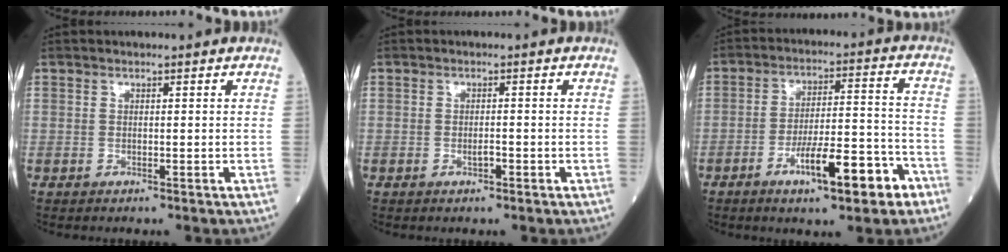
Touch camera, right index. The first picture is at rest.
{"total": 1.2, "force": [-0.5, 0.4, 1.0], "torque": [-0.020, 0.000, -0.008]}
{"total": 11.8, "force": [-6.4, 2.4, 9.6], "torque": [-0.153, 0.014, -0.094]}